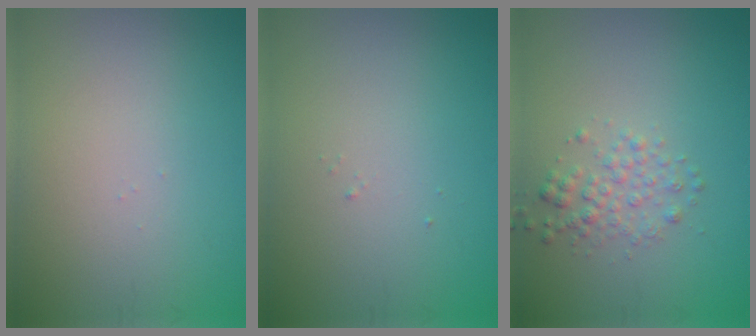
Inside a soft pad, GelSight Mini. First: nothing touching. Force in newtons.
{"total": 0.0}
{"total": 2.1, "press": 2.1, "slide": 0.1}